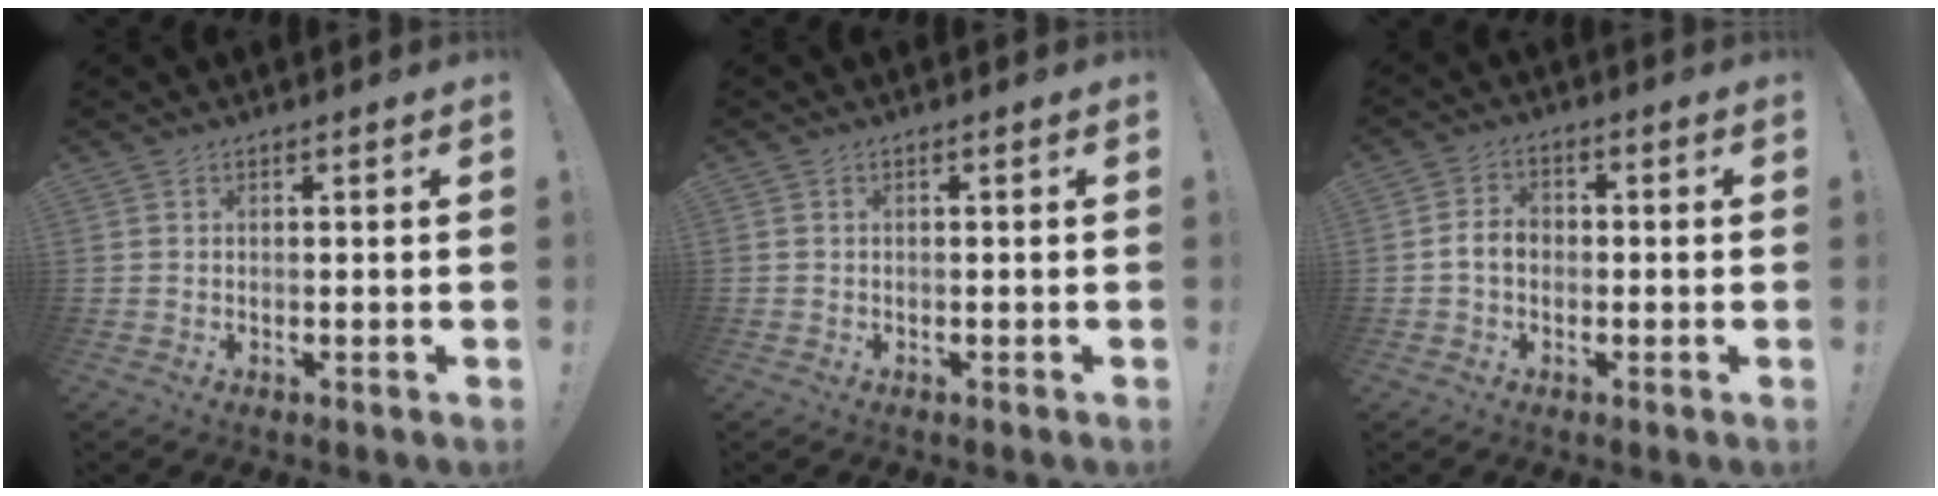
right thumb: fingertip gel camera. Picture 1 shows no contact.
{"total": 0.7, "force": [-0.2, 0.7, -0.1], "torque": [0.002, 0.002, -0.005]}
{"total": 5.4, "force": [-0.8, 4.1, 3.5], "torque": [-0.059, 0.010, -0.014]}